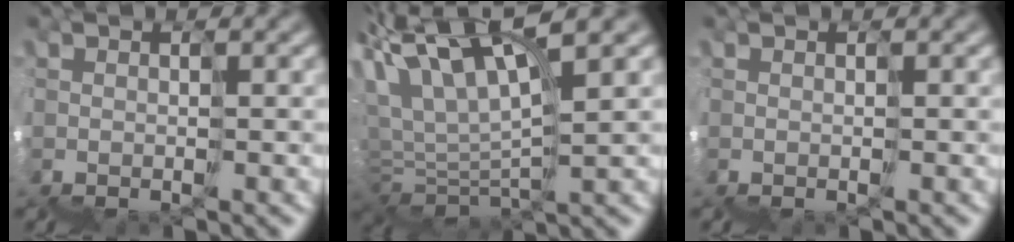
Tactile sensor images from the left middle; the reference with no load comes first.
{"total": 4.6, "force": [4.3, -0.3, 1.8], "torque": [-0.066, 0.037, 0.069]}
{"total": 0.0}